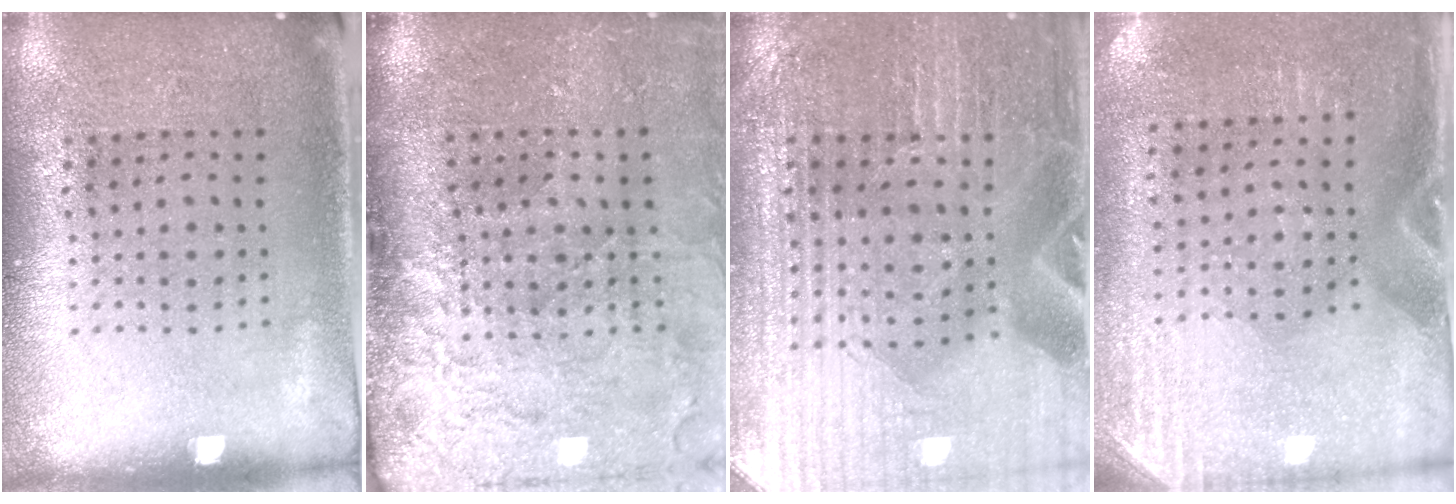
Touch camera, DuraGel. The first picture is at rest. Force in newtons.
{"total": 4.4, "press": 3.4, "slide": 2.7}
{"total": 3.5, "press": 3.5, "slide": 0.3}
{"total": 2.9, "press": 2.5, "slide": 1.3}